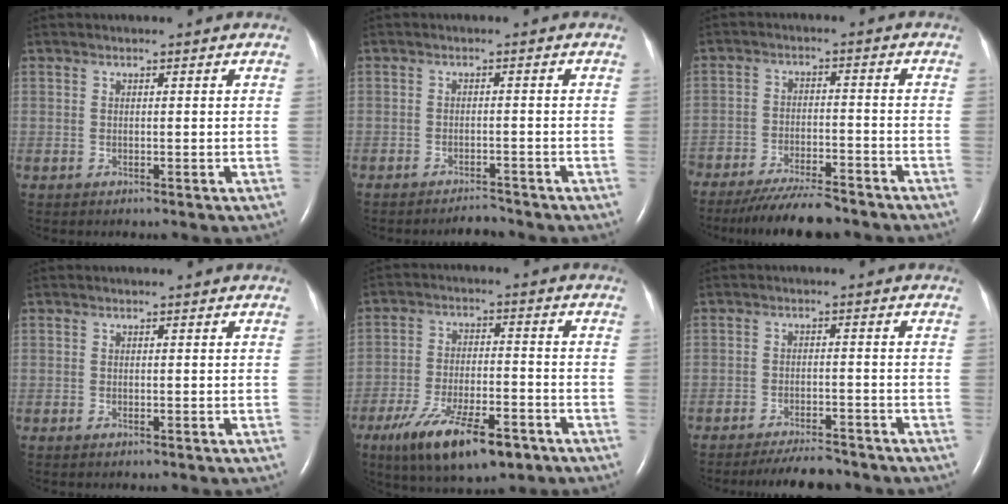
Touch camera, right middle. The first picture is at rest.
{"total": 2.0, "force": [-2.0, 0.2, 0.1], "torque": [-0.005, -0.008, -0.030]}
{"total": 10.8, "force": [-9.5, 2.0, 4.7], "torque": [-0.071, -0.015, -0.149]}
{"total": 0.0}
{"total": 13.7, "force": [-8.4, 4.2, 9.9], "torque": [-0.176, -0.016, -0.136]}
{"total": 6.5, "force": [-6.0, 1.2, 2.1], "torque": [-0.033, -0.012, -0.096]}